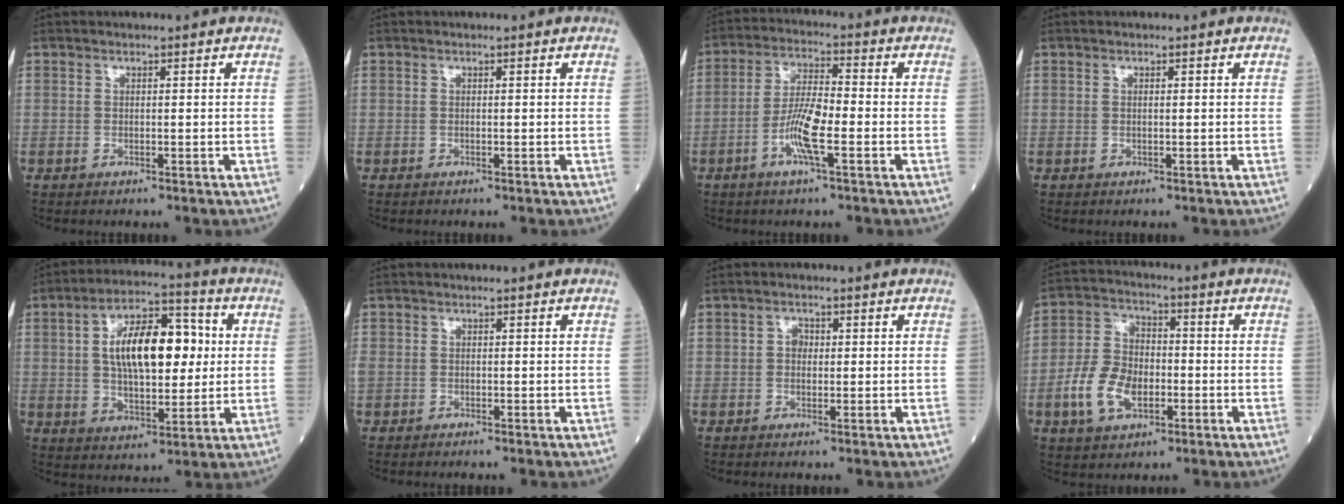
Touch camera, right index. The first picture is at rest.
{"total": 0.0}
{"total": 7.7, "force": [-2.7, 0.9, 7.1], "torque": [-0.137, -0.001, -0.057]}
{"total": 0.0}
{"total": 13.9, "force": [2.2, 6.1, 12.3], "torque": [-0.215, 0.027, 0.038]}
{"total": 0.9, "force": [-0.3, 0.7, 0.5], "torque": [-0.021, 0.000, -0.002]}
{"total": 1.6, "force": [0.1, 1.2, 1.0], "torque": [-0.015, 0.005, 0.000]}
{"total": 9.7, "force": [-3.0, 6.0, 7.0], "torque": [-0.155, 0.012, -0.056]}